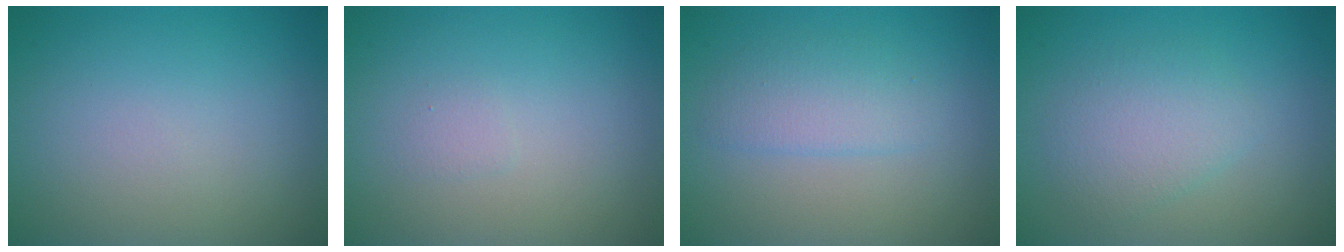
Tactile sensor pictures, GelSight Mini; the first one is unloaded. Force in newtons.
{"total": 0.6, "press": 0.6, "slide": 0.1}
{"total": 2.4, "press": 2.4, "slide": 0.0}
{"total": 3.0, "press": 3.0, "slide": 0.1}